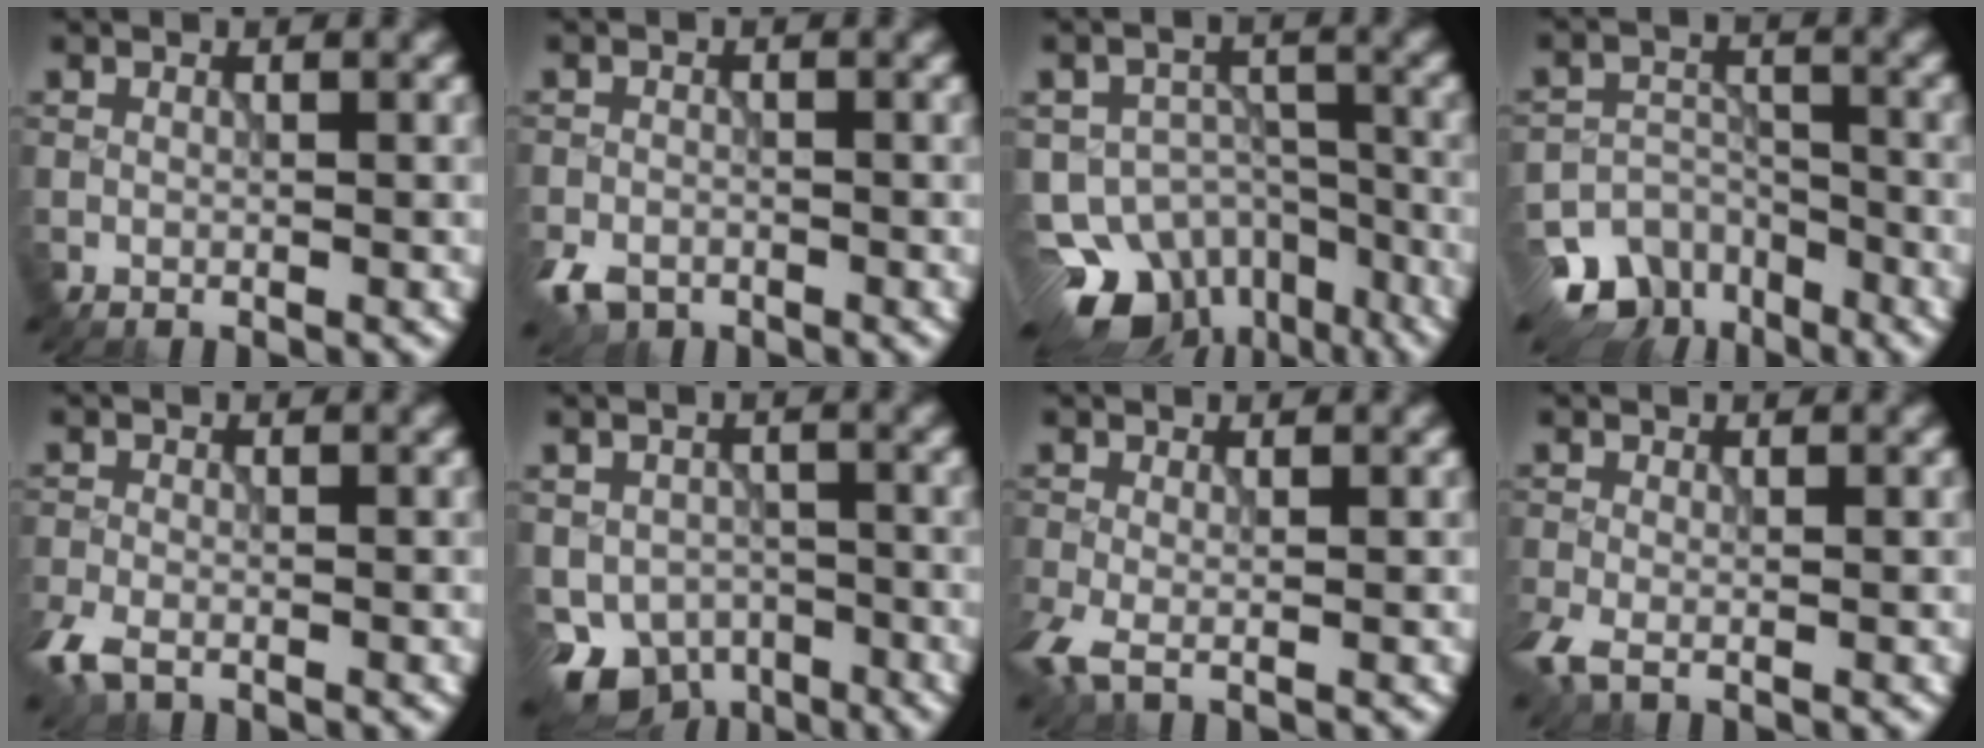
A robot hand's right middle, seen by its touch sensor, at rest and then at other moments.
{"total": 3.1, "force": [-2.1, 1.9, 1.2], "torque": [-0.023, -0.008, -0.045]}
{"total": 10.1, "force": [-6.9, 6.4, 3.7], "torque": [-0.047, -0.011, -0.101]}
{"total": 7.6, "force": [-5.6, 4.9, 1.9], "torque": [-0.009, -0.011, -0.087]}
{"total": 3.0, "force": [-2.0, 1.4, 1.8], "torque": [-0.042, -0.008, -0.046]}
{"total": 6.0, "force": [-3.3, 4.4, 2.5], "torque": [-0.038, -0.023, -0.052]}
{"total": 2.8, "force": [-1.1, 1.1, 2.3], "torque": [-0.062, -0.010, -0.025]}
{"total": 2.3, "force": [-1.2, 1.0, 1.7], "torque": [-0.046, -0.009, -0.027]}